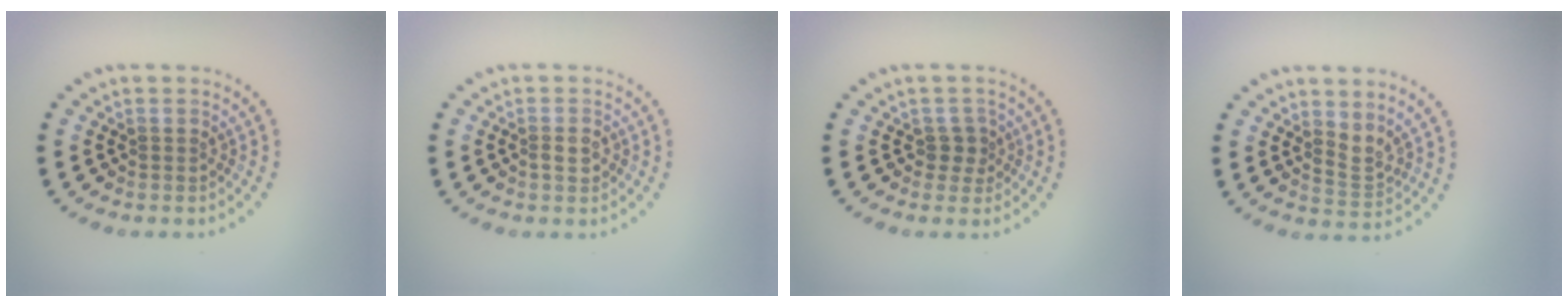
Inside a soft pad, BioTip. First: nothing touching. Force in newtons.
{"total": 1.2, "press": 1.1, "slide": 0.4}
{"total": 1.6, "press": 1.3, "slide": 0.9}
{"total": 2.0, "press": 1.3, "slide": 1.5}